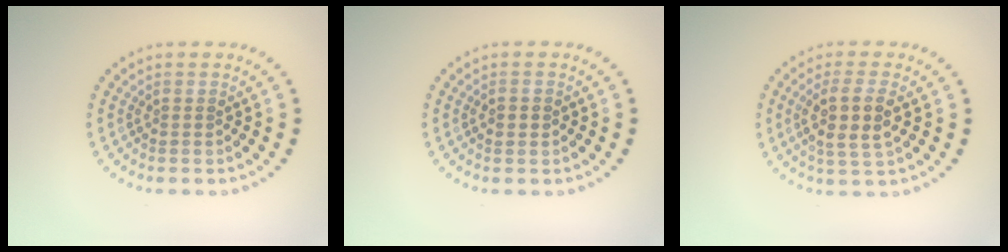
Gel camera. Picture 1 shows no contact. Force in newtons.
{"total": 1.7, "press": 1.7, "slide": 0.1}
{"total": 3.7, "press": 3.5, "slide": 1.3}